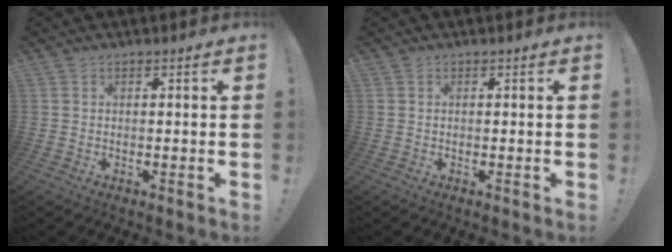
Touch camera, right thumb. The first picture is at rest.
{"total": 0.0}